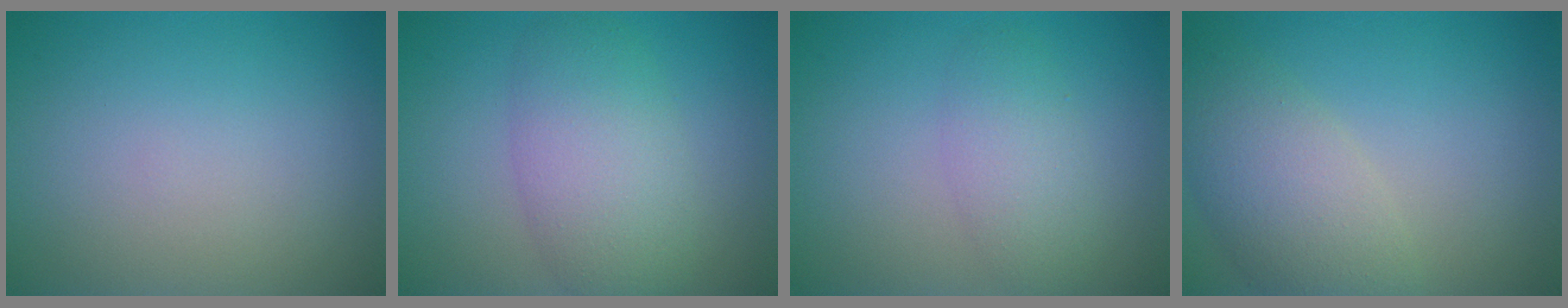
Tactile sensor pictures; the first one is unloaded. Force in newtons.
{"total": 5.5, "press": 5.5, "slide": 0.4}
{"total": 2.8, "press": 2.8, "slide": 0.1}
{"total": 5.2, "press": 5.2, "slide": 0.3}